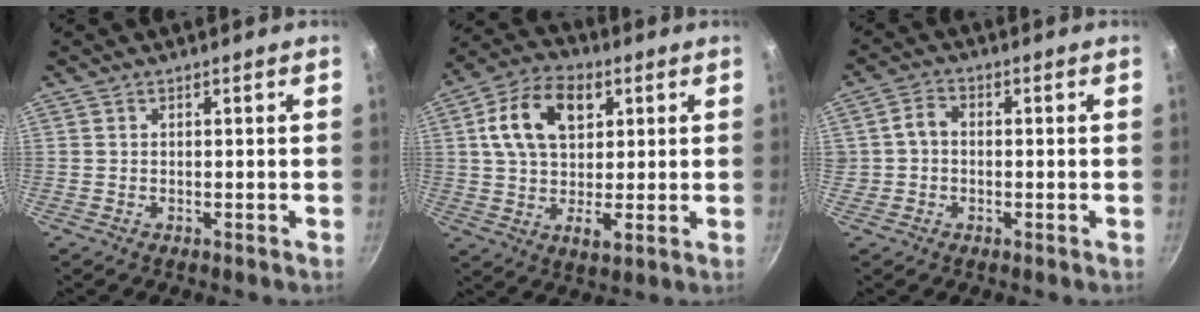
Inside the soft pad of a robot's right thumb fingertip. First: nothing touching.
{"total": 14.9, "force": [4.4, 9.8, 10.4], "torque": [-0.161, 0.002, 0.065]}
{"total": 3.5, "force": [-0.3, 3.0, 1.8], "torque": [-0.017, 0.015, -0.011]}